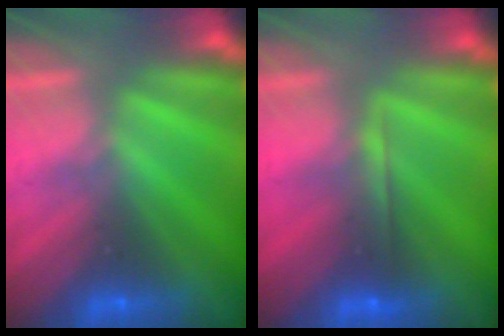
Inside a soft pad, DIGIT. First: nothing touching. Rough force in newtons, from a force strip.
{"total": 1.8}